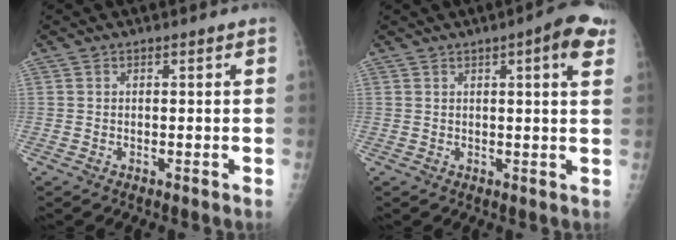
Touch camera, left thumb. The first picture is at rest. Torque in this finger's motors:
{"motor_torque": [-0.02, 0.26, 0.01, -0.09, 0.11]}